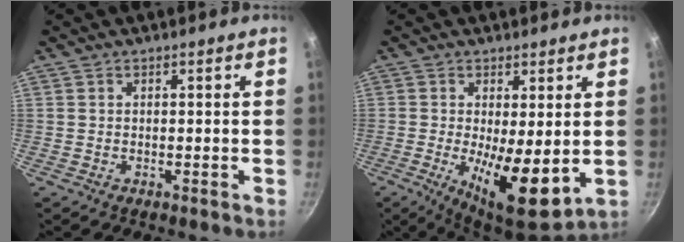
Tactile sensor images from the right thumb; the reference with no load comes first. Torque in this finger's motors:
{"motor_torque": [0.11, 0.15, 1.28, 0.21, 0.15]}